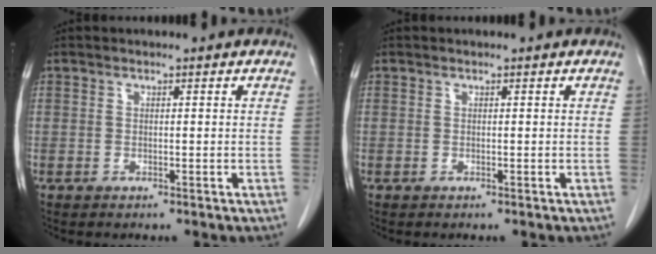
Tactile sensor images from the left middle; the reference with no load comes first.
{"total": 0.0}